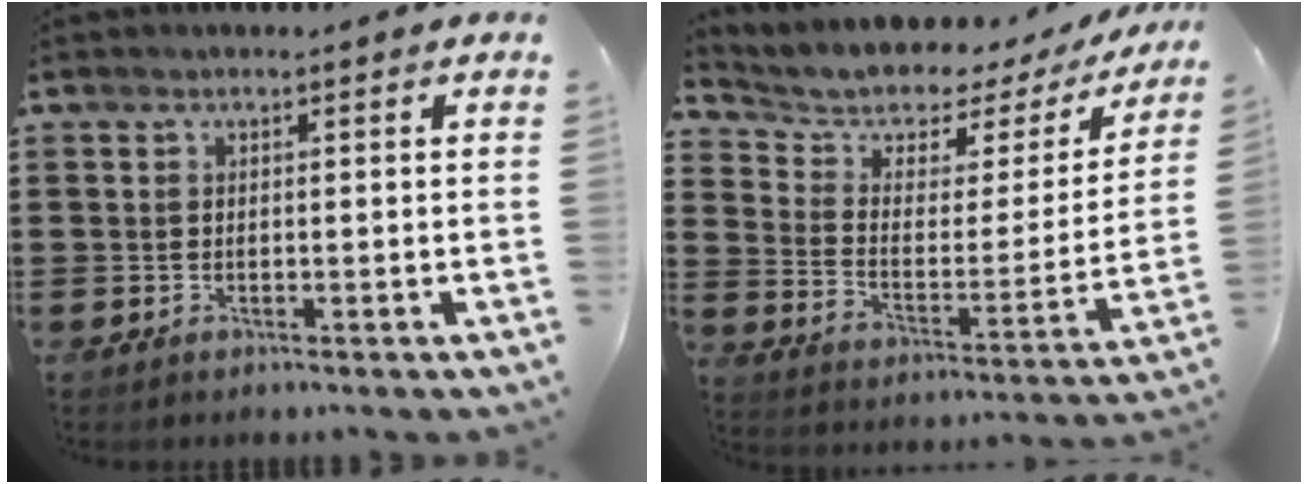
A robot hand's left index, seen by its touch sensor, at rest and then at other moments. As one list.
[{"total": 4.1, "force": [3.5, 2.1, 0.9], "torque": [-0.048, -0.032, 0.052]}]